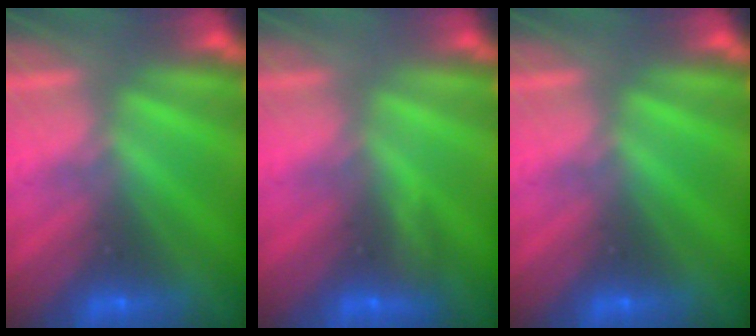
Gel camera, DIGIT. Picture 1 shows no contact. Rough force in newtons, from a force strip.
{"total": 2.9}
{"total": 0.0}